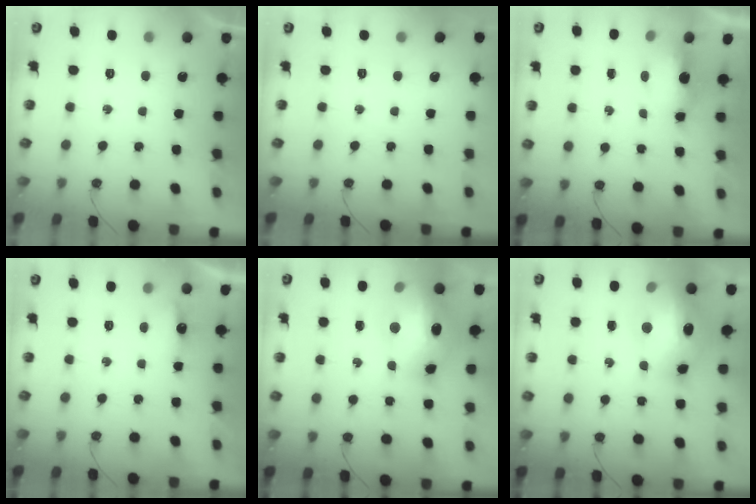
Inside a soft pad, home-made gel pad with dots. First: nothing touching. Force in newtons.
{"total": 0.0}
{"total": 7.0, "press": 6.5, "slide": 2.6}
{"total": 3.4, "press": 3.4, "slide": 0.5}
{"total": 22.5, "press": 20.0, "slide": 10.4}
{"total": 22.5, "press": 20.0, "slide": 10.4}